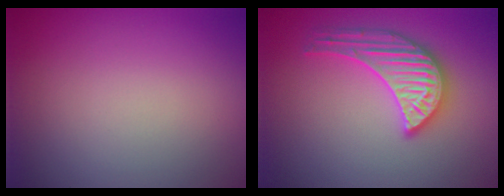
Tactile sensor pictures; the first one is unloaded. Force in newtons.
{"total": 3.8, "press": 3.8, "slide": 0.4}